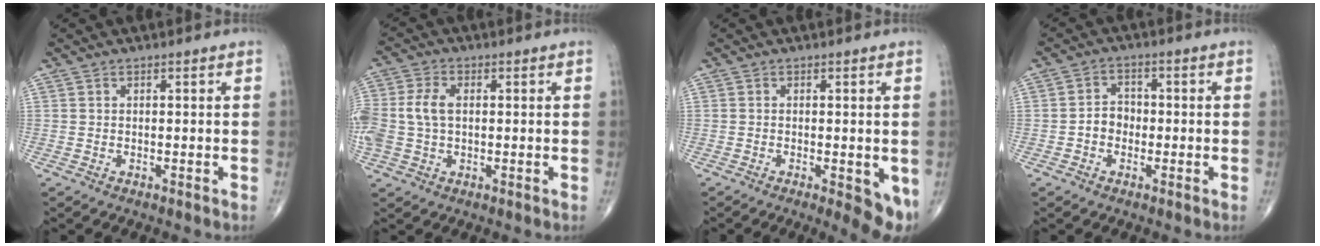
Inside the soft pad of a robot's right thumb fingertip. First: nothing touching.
{"total": 8.2, "force": [0.3, 5.4, 6.2], "torque": [-0.154, 0.017, 0.007]}
{"total": 6.5, "force": [-1.7, 1.9, 6.0], "torque": [-0.074, -0.018, -0.023]}
{"total": 3.7, "force": [-1.0, 3.1, 1.9], "torque": [-0.013, 0.017, -0.026]}